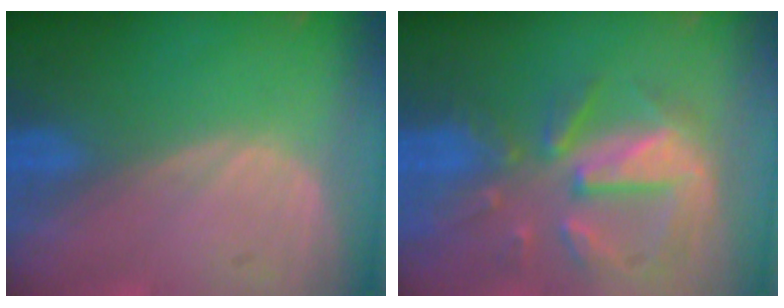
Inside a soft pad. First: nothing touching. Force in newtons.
{"total": 10.3, "press": 9.2, "slide": 4.5}